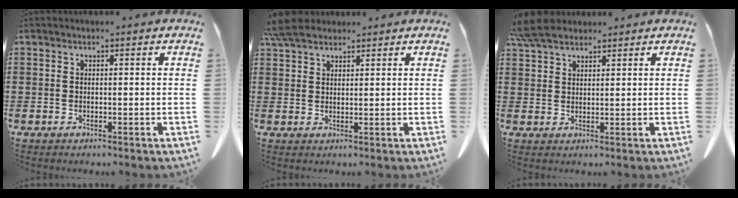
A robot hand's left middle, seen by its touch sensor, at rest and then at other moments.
{"total": 4.5, "force": [3.8, 1.5, 1.9], "torque": [-0.047, -0.001, 0.074]}
{"total": 5.1, "force": [4.3, 1.6, 2.3], "torque": [-0.057, -0.002, 0.083]}